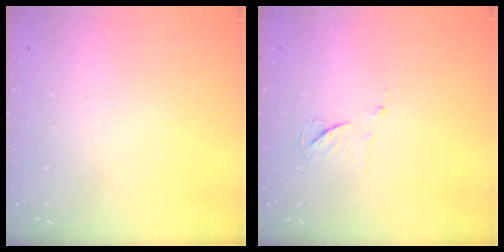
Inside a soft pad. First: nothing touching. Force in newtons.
{"total": 5.6, "press": 5.6, "slide": 0.8}